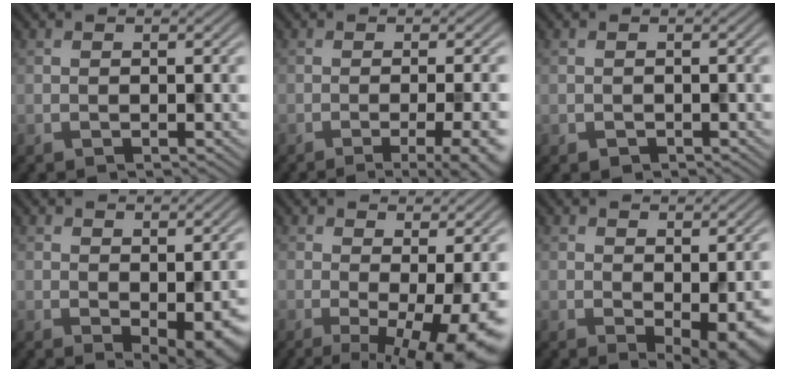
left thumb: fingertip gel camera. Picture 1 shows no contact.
{"total": 8.7, "force": [-3.3, 2.4, 7.7], "torque": [-0.077, 0.010, -0.038]}
{"total": 0.5, "force": [-0.3, 0.5, 0.1], "torque": [0.000, -0.005, -0.005]}
{"total": 5.4, "force": [-1.3, 2.4, 4.7], "torque": [-0.063, -0.016, -0.004]}
{"total": 9.3, "force": [-1.9, 2.3, 8.8], "torque": [-0.120, -0.008, -0.020]}
{"total": 5.2, "force": [-0.7, 2.2, 4.7], "torque": [-0.066, -0.014, 0.003]}